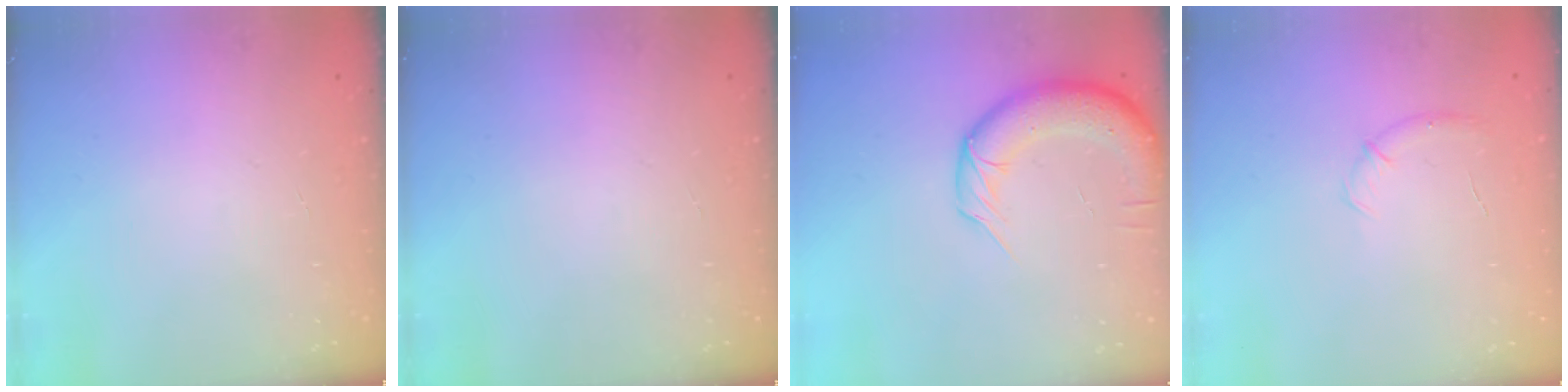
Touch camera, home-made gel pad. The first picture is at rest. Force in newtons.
{"total": 0.0}
{"total": 11.4, "press": 11.0, "slide": 3.1}
{"total": 5.6, "press": 5.4, "slide": 1.5}